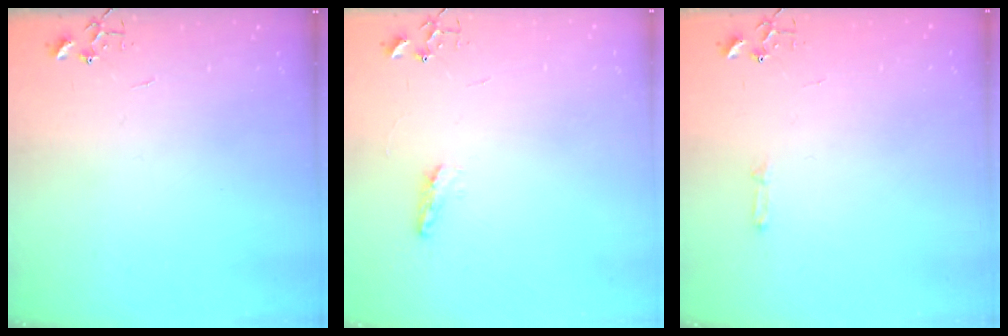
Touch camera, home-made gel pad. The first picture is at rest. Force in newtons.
{"total": 5.4, "press": 5.3, "slide": 0.6}
{"total": 2.8, "press": 2.8, "slide": 0.4}